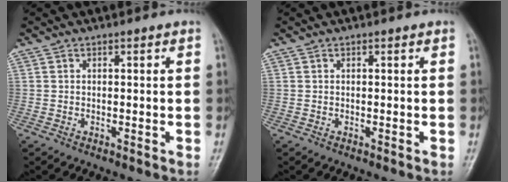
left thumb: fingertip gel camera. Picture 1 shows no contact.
{"total": 0.0}